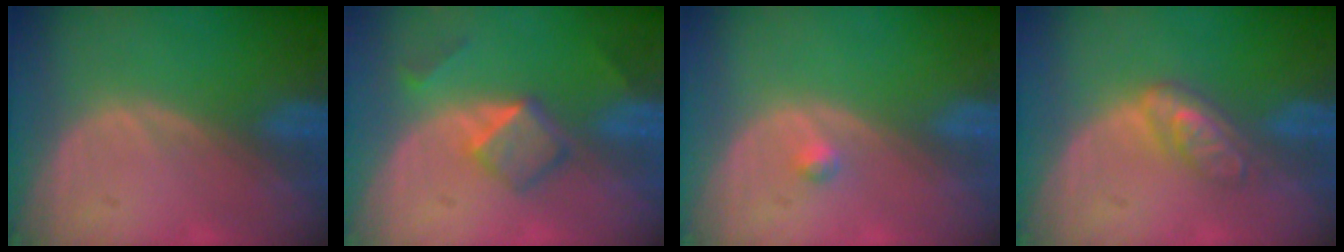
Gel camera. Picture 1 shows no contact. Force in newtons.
{"total": 5.3, "press": 4.5, "slide": 2.9}
{"total": 0.8, "press": 0.8, "slide": 0.1}
{"total": 4.5, "press": 4.0, "slide": 2.0}